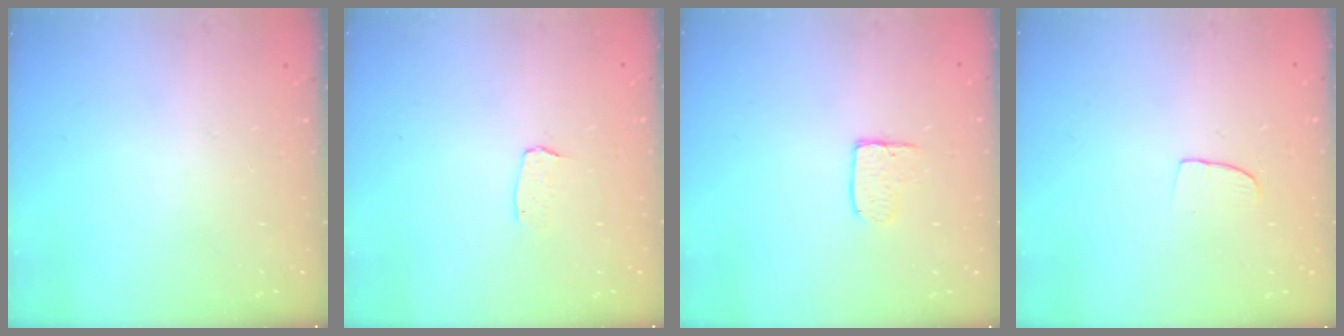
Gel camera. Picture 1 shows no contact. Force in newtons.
{"total": 3.1, "press": 3.1, "slide": 0.2}
{"total": 5.2, "press": 5.2, "slide": 0.5}
{"total": 6.0, "press": 5.9, "slide": 0.5}